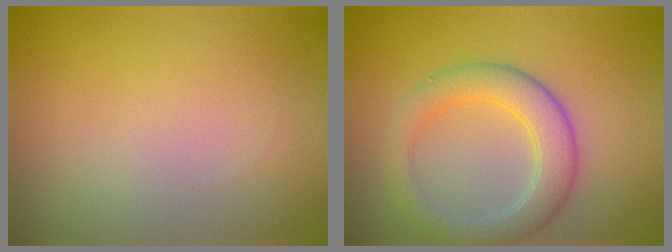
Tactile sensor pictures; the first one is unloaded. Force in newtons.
{"total": 4.4, "press": 4.4, "slide": 0.3}